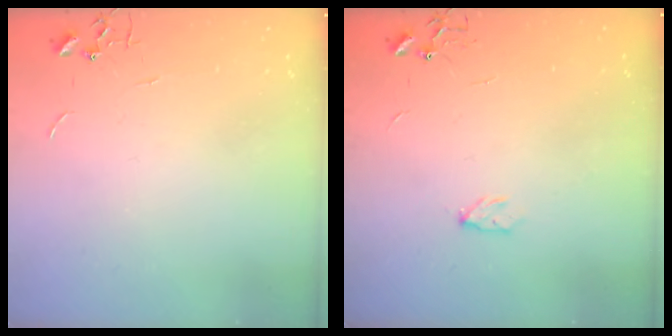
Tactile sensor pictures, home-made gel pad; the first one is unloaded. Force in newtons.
{"total": 4.0, "press": 3.9, "slide": 0.5}